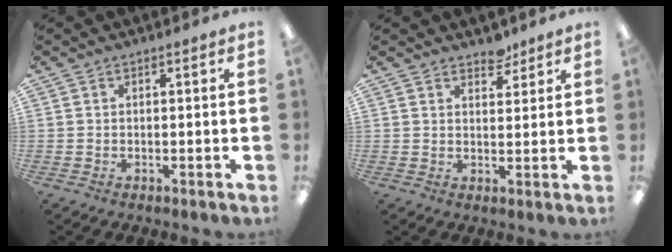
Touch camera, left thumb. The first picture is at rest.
{"total": 4.0, "force": [3.6, 1.6, 0.8], "torque": [0.004, -0.024, 0.063]}